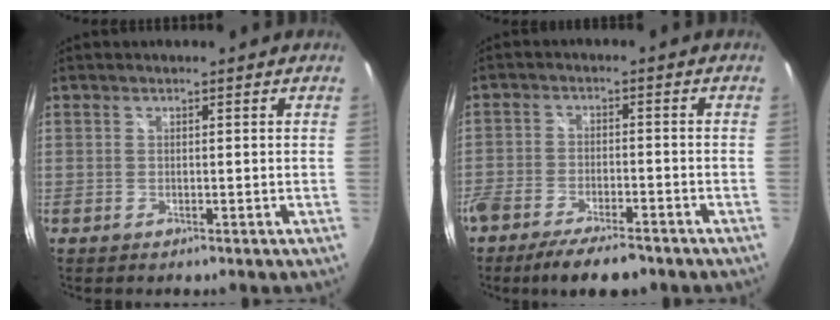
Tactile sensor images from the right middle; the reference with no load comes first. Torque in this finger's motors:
{"motor_torque": [0.97, -0.95, 0.49, 0.09]}